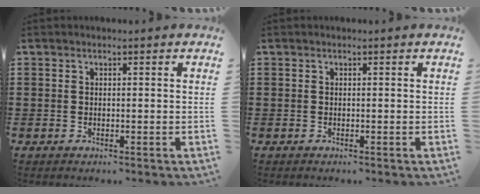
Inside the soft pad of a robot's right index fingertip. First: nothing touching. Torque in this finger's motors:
{"motor_torque": [0.17, 0.29, 0.04, -0.01]}